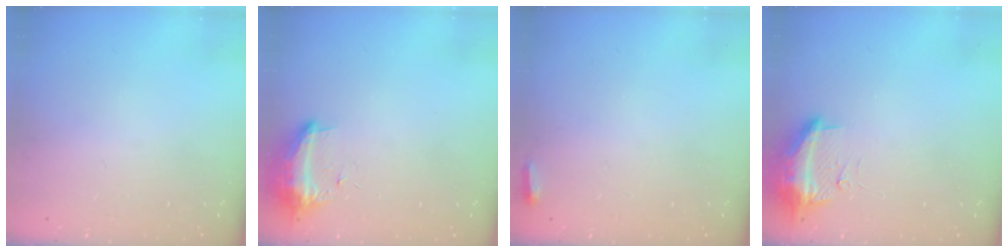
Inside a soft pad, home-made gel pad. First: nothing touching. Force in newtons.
{"total": 9.9, "press": 9.8, "slide": 1.0}
{"total": 2.7, "press": 2.6, "slide": 0.9}
{"total": 10.0, "press": 9.9, "slide": 1.7}